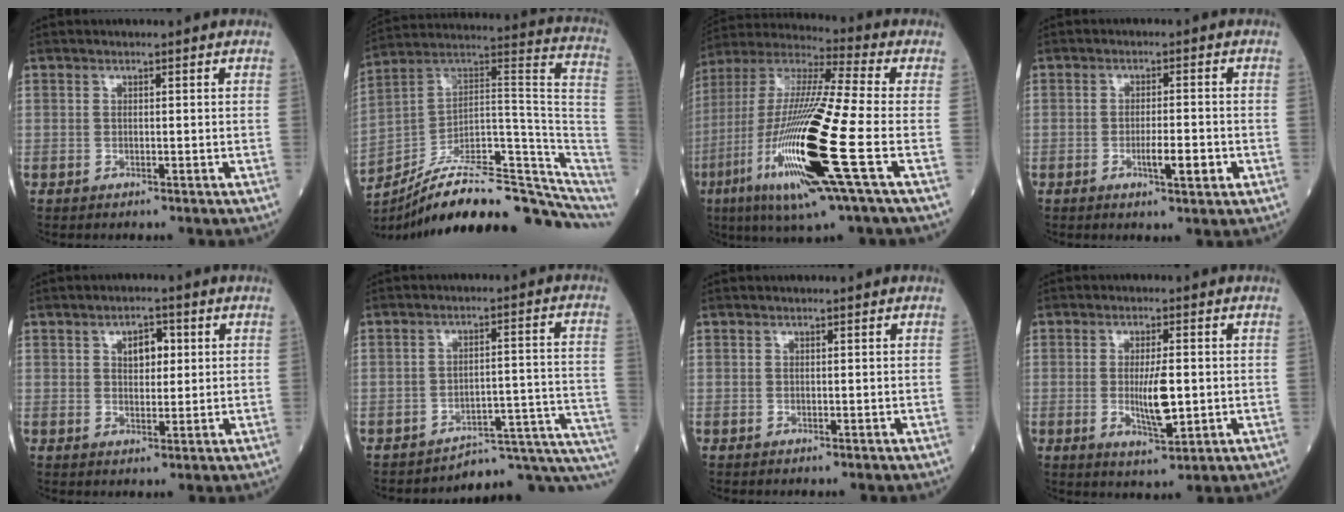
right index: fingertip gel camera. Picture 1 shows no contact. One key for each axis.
{"total": 24.2, "fx": -18.3, "fy": 5.0, "fz": 15.0, "tx": -0.160, "ty": 0.058, "tz": -0.278}
{"total": 23.3, "fx": -7.1, "fy": 1.3, "fz": 22.2, "tx": -0.470, "ty": -0.036, "tz": -0.137}
{"total": 4.2, "fx": -1.4, "fy": 0.6, "fz": 3.9, "tx": -0.062, "ty": -0.002, "tz": -0.020}
{"total": 4.0, "fx": 1.3, "fy": 2.1, "fz": 3.1, "tx": -0.047, "ty": 0.007, "tz": 0.020}
{"total": 13.9, "fx": -13.7, "fy": 0.5, "fz": 2.5, "tx": 0.003, "ty": 0.049, "tz": -0.176}
{"total": 0.0}
{"total": 6.5, "fx": -0.5, "fy": 1.4, "fz": 6.3, "tx": -0.114, "ty": -0.010, "tz": -0.007}